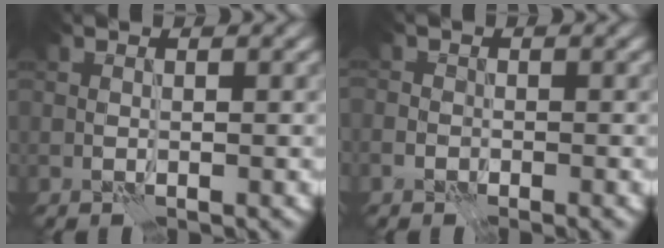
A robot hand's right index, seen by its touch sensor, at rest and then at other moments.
{"total": 1.2, "force": [-1.1, 0.5, 0.0], "torque": [0.001, 0.003, -0.018]}